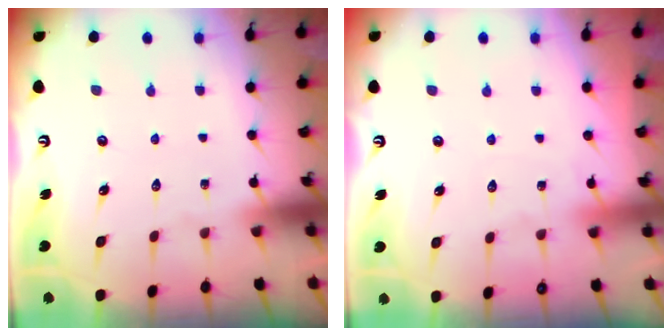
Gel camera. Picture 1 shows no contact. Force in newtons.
{"total": 5.1, "press": 5.0, "slide": 0.6}